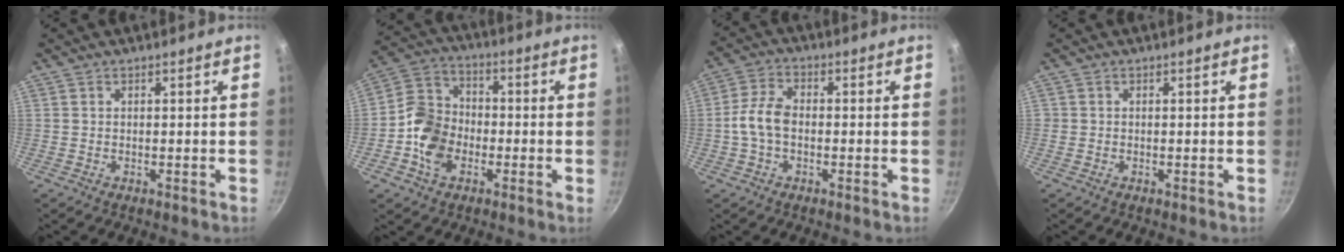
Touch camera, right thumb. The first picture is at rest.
{"total": 11.1, "force": [-3.1, 8.4, 6.5], "torque": [-0.104, 0.027, -0.079]}
{"total": 6.7, "force": [-0.9, 4.3, 5.0], "torque": [-0.097, 0.029, -0.025]}
{"total": 0.5, "force": [-0.1, 0.5, 0.1], "torque": [0.001, 0.000, -0.003]}